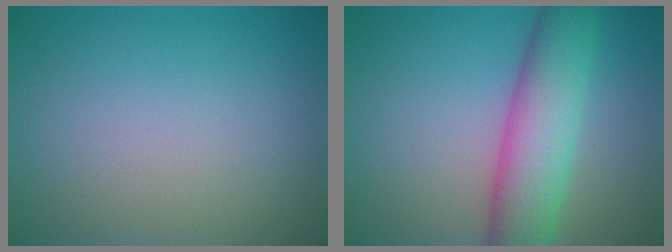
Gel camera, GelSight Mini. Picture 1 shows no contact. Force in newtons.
{"total": 7.1, "press": 7.1, "slide": 0.2}